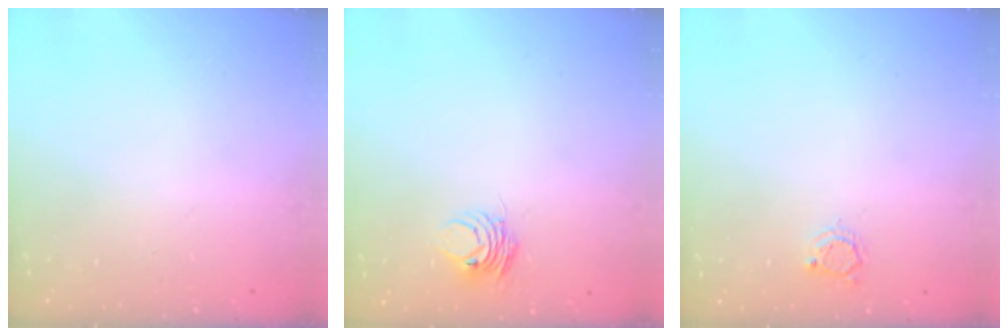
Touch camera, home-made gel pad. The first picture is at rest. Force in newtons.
{"total": 4.8, "press": 4.8, "slide": 0.3}
{"total": 3.6, "press": 3.5, "slide": 0.4}